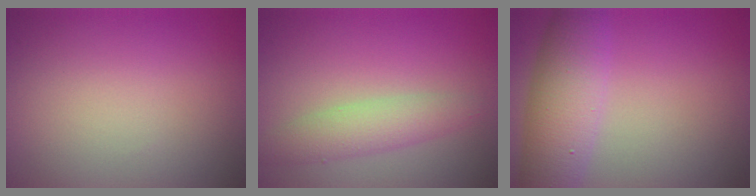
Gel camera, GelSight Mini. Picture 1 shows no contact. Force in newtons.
{"total": 2.9, "press": 2.9, "slide": 0.1}
{"total": 6.0, "press": 6.0, "slide": 0.3}